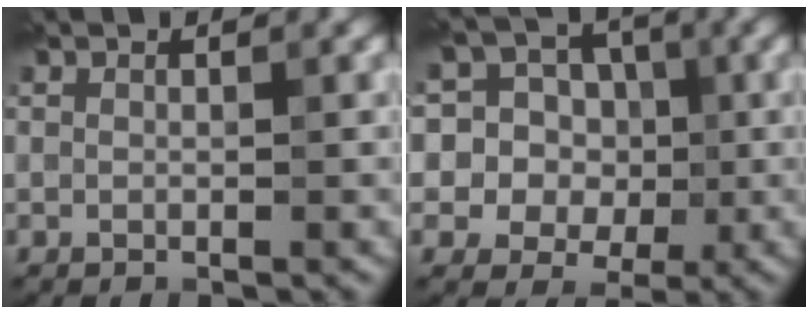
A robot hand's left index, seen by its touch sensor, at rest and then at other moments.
{"total": 12.5, "force": [2.1, 11.7, 3.9], "torque": [-0.115, 0.045, 0.023]}